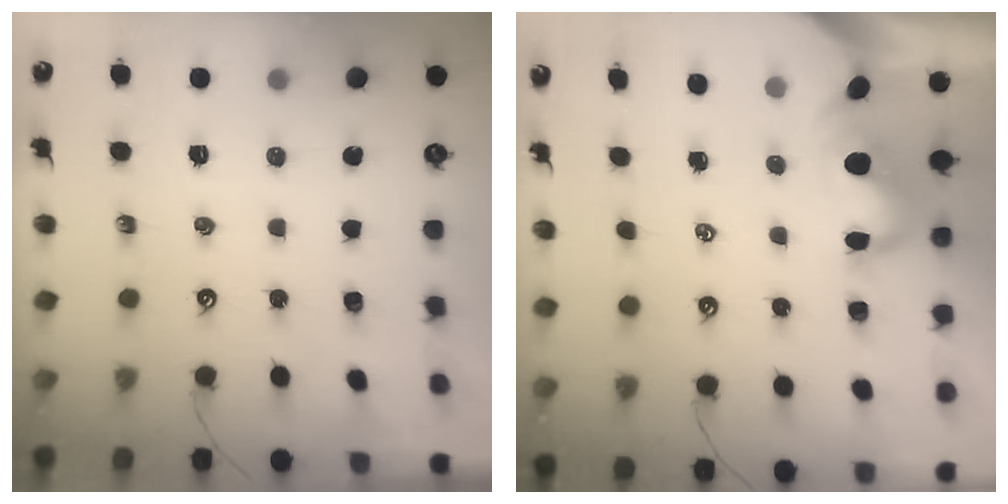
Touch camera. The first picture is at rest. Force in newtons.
{"total": 1.4, "press": 1.1, "slide": 0.9}